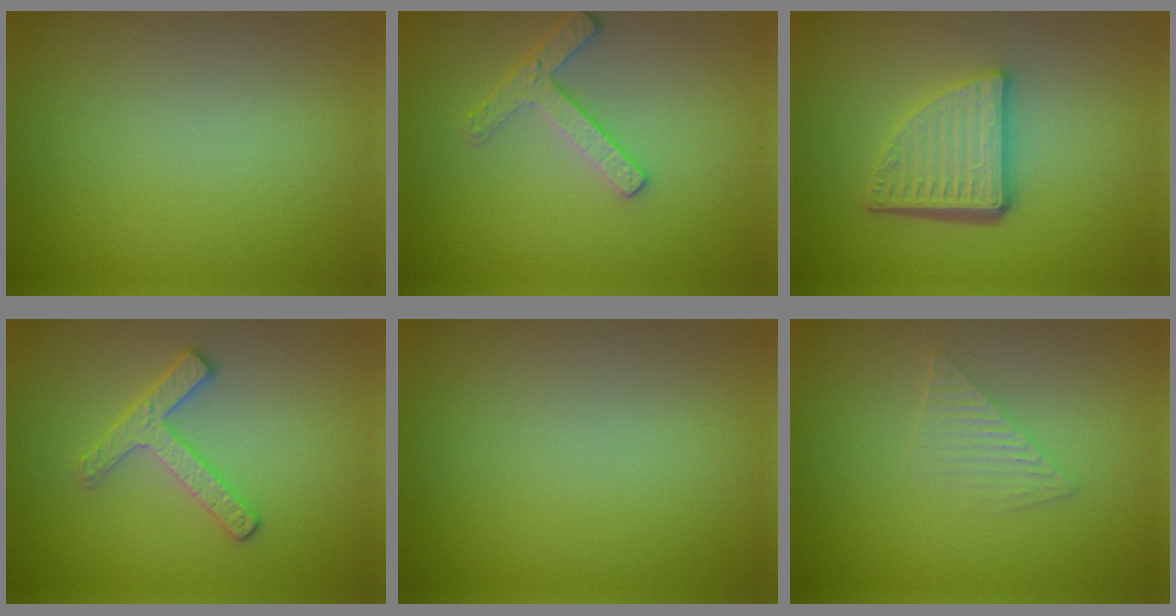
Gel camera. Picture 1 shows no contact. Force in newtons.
{"total": 2.4, "press": 2.3, "slide": 0.5}
{"total": 5.6, "press": 3.7, "slide": 4.1}
{"total": 2.5, "press": 2.5, "slide": 0.4}
{"total": 0.0}
{"total": 1.6, "press": 1.6, "slide": 0.1}